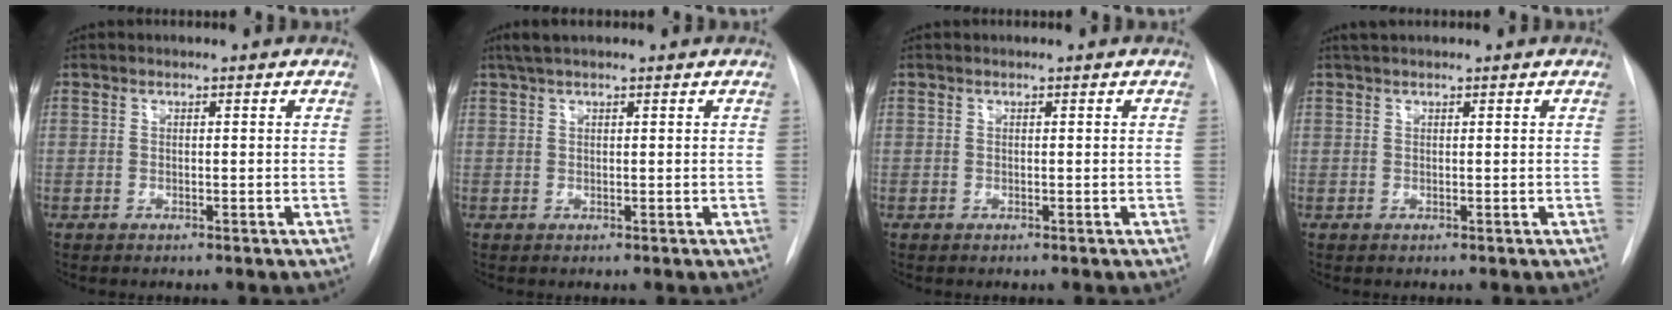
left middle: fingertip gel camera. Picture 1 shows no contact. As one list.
[{"total": 3.1, "force": [2.3, 0.4, 2.0], "torque": [-0.038, 0.021, 0.044]}, {"total": 0.0}, {"total": 1.9, "force": [1.6, 0.2, 1.0], "torque": [-0.017, 0.020, 0.028]}]